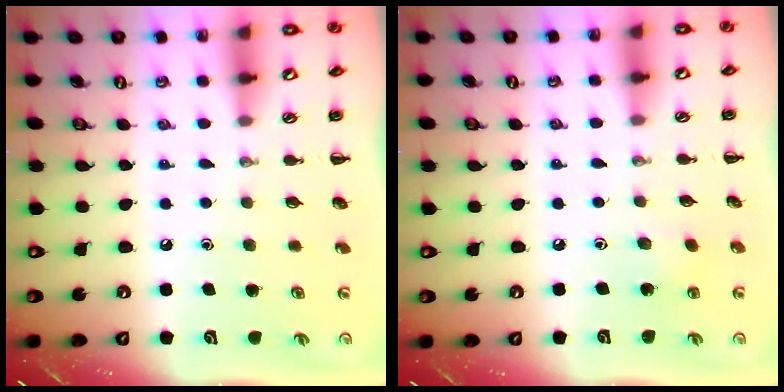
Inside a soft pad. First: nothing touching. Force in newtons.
{"total": 2.4, "press": 2.4, "slide": 0.4}